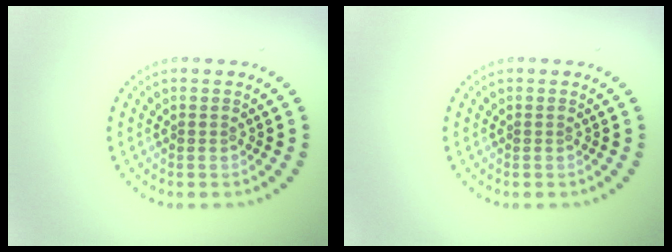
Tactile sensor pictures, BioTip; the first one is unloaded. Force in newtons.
{"total": 0.0}